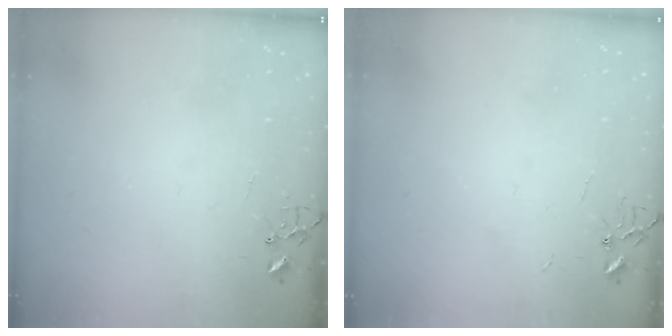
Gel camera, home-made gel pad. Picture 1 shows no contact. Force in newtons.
{"total": 2.2, "press": 2.2, "slide": 0.3}